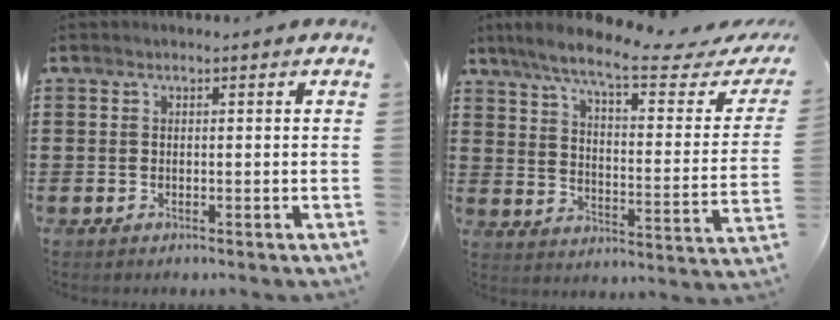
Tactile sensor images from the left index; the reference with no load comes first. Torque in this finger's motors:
{"motor_torque": [2.14, 0.00, 0.75, 0.20]}